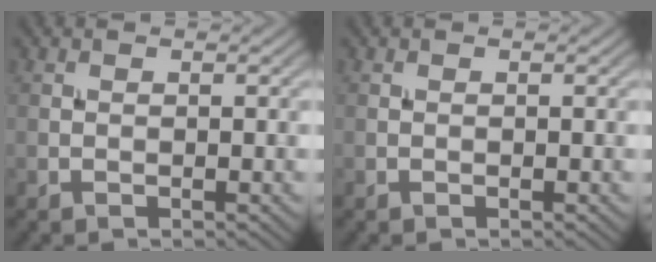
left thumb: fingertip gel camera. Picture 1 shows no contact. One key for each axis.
{"total": 0.0}